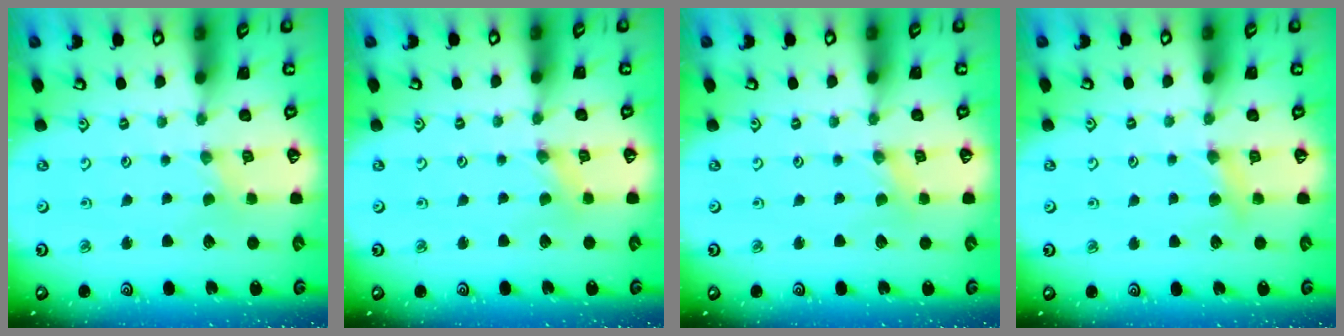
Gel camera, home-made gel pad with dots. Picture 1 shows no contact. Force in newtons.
{"total": 0.0}
{"total": 0.5, "press": 0.5, "slide": 0.1}
{"total": 6.1, "press": 6.0, "slide": 0.7}